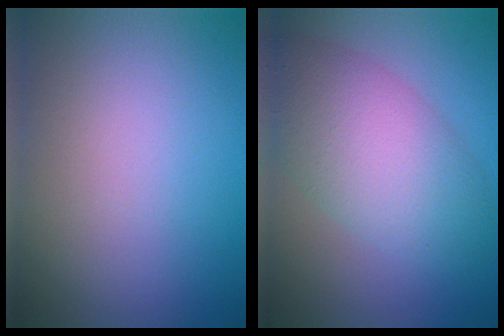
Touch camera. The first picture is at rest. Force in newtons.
{"total": 7.3, "press": 7.3, "slide": 0.1}